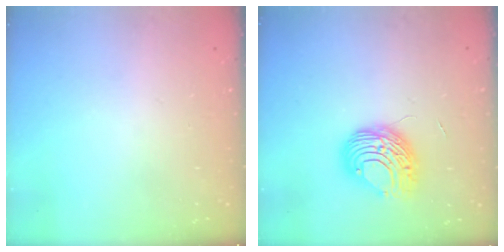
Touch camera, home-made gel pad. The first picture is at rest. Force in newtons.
{"total": 9.0, "press": 9.0, "slide": 0.9}